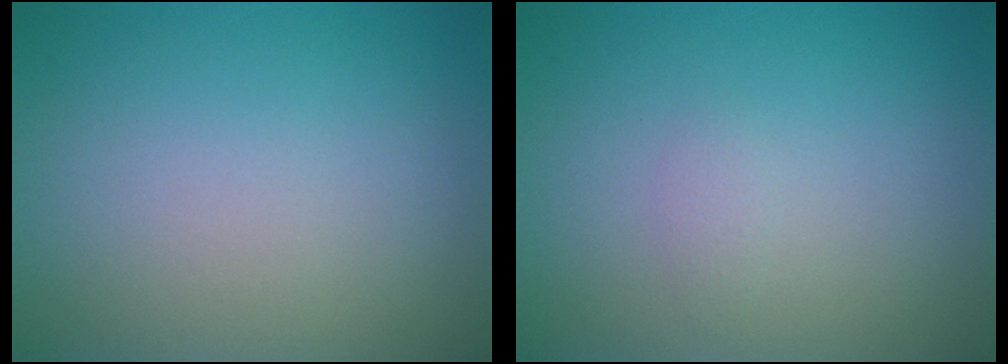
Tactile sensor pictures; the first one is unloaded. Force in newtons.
{"total": 0.7, "press": 0.7, "slide": 0.0}